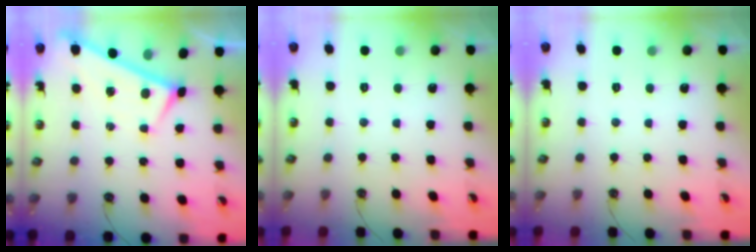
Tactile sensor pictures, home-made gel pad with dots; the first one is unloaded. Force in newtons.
{"total": 0.0}
{"total": 0.0}